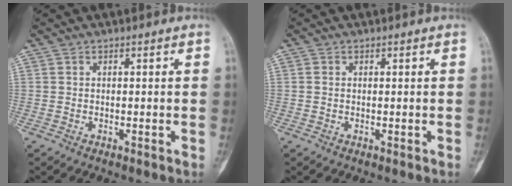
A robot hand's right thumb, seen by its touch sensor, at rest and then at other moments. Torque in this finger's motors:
{"motor_torque": [-0.29, -0.48, 0.21, 0.15, -0.03]}